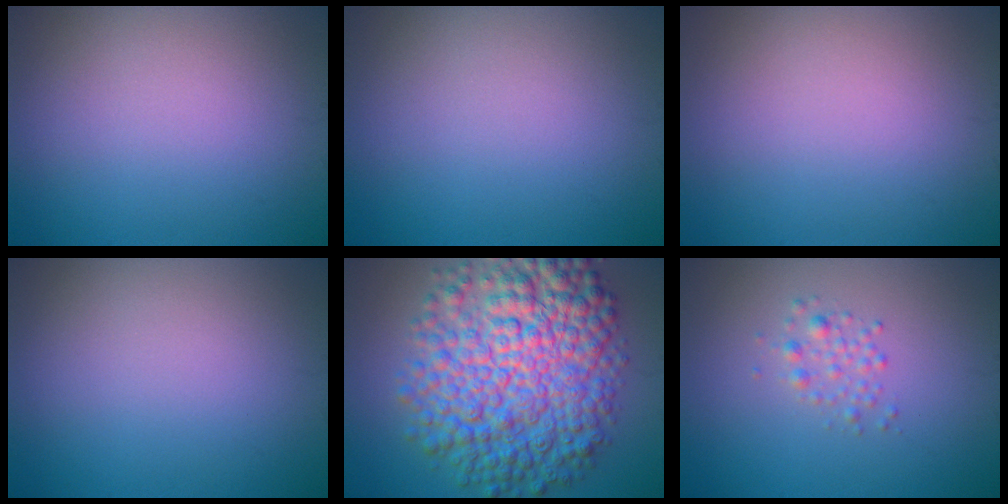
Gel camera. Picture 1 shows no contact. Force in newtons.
{"total": 0.0}
{"total": 0.0}
{"total": 0.0}
{"total": 11.9, "press": 11.9, "slide": 0.1}
{"total": 1.3, "press": 1.3, "slide": 0.0}